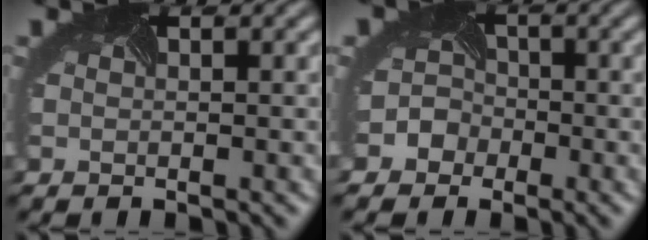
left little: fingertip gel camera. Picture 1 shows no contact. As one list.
[{"total": 3.8, "force": [-1.8, 3.3, 0.1], "torque": [0.015, 0.017, -0.047]}]